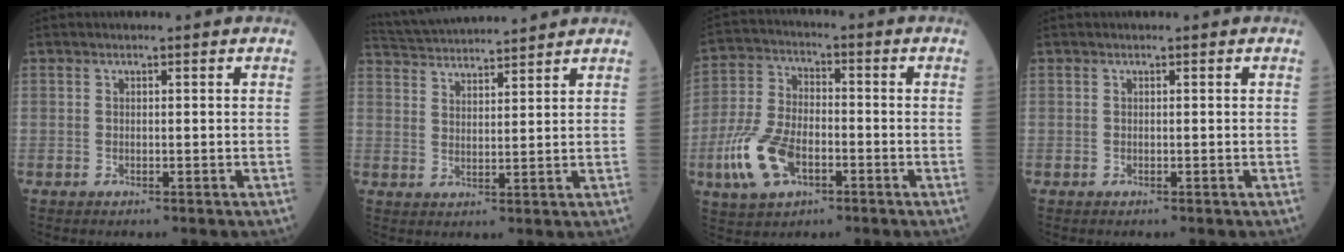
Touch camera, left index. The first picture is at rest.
{"total": 10.8, "force": [10.4, 0.1, 2.7], "torque": [-0.064, 0.029, 0.169]}
{"total": 10.7, "force": [-4.4, 5.8, 7.9], "torque": [-0.189, -0.003, -0.084]}
{"total": 0.0}